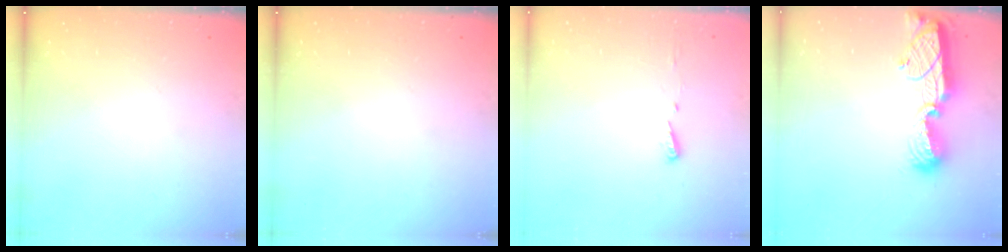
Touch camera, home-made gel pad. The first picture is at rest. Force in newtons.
{"total": 0.0}
{"total": 4.0, "press": 3.9, "slide": 0.5}
{"total": 12.7, "press": 12.7, "slide": 1.0}